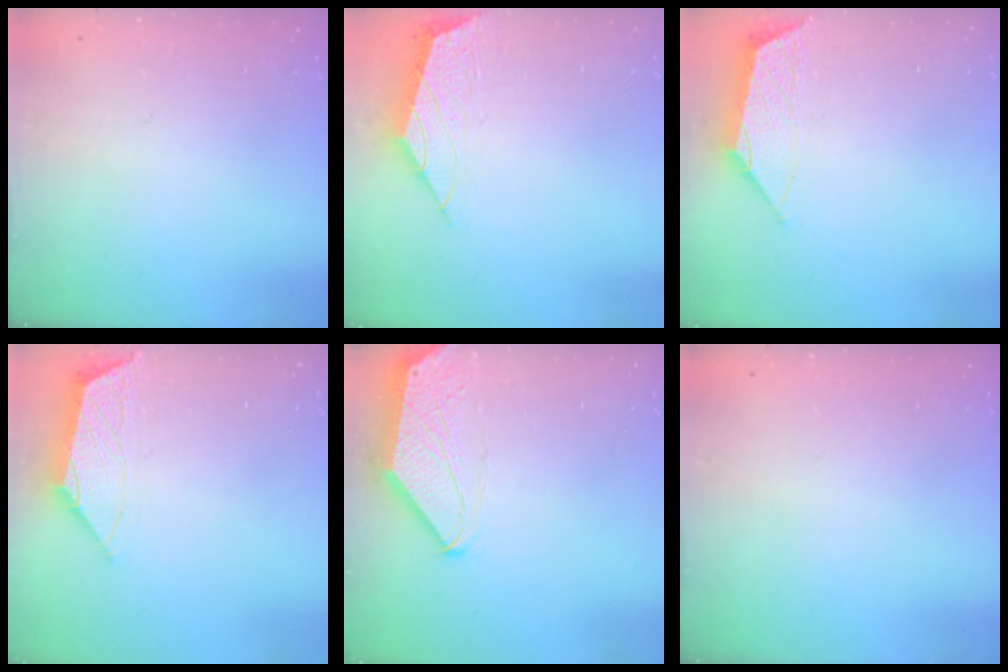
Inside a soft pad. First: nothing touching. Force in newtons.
{"total": 2.0, "press": 2.0, "slide": 0.5}
{"total": 1.1, "press": 0.9, "slide": 0.5}
{"total": 1.6, "press": 1.5, "slide": 0.6}
{"total": 0.0}
{"total": 0.0}